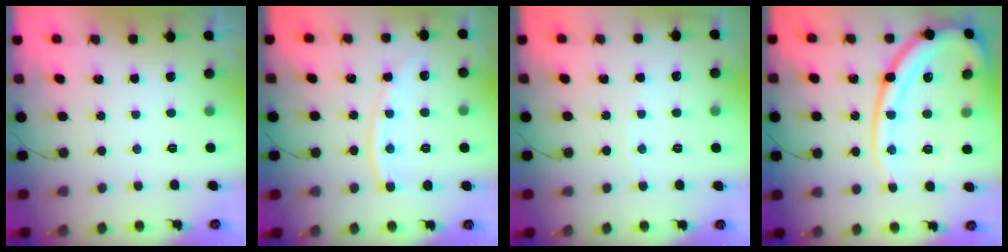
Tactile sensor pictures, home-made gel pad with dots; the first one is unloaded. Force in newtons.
{"total": 11.2, "press": 11.1, "slide": 1.2}
{"total": 2.6, "press": 2.6, "slide": 0.4}
{"total": 21.3, "press": 21.1, "slide": 2.2}